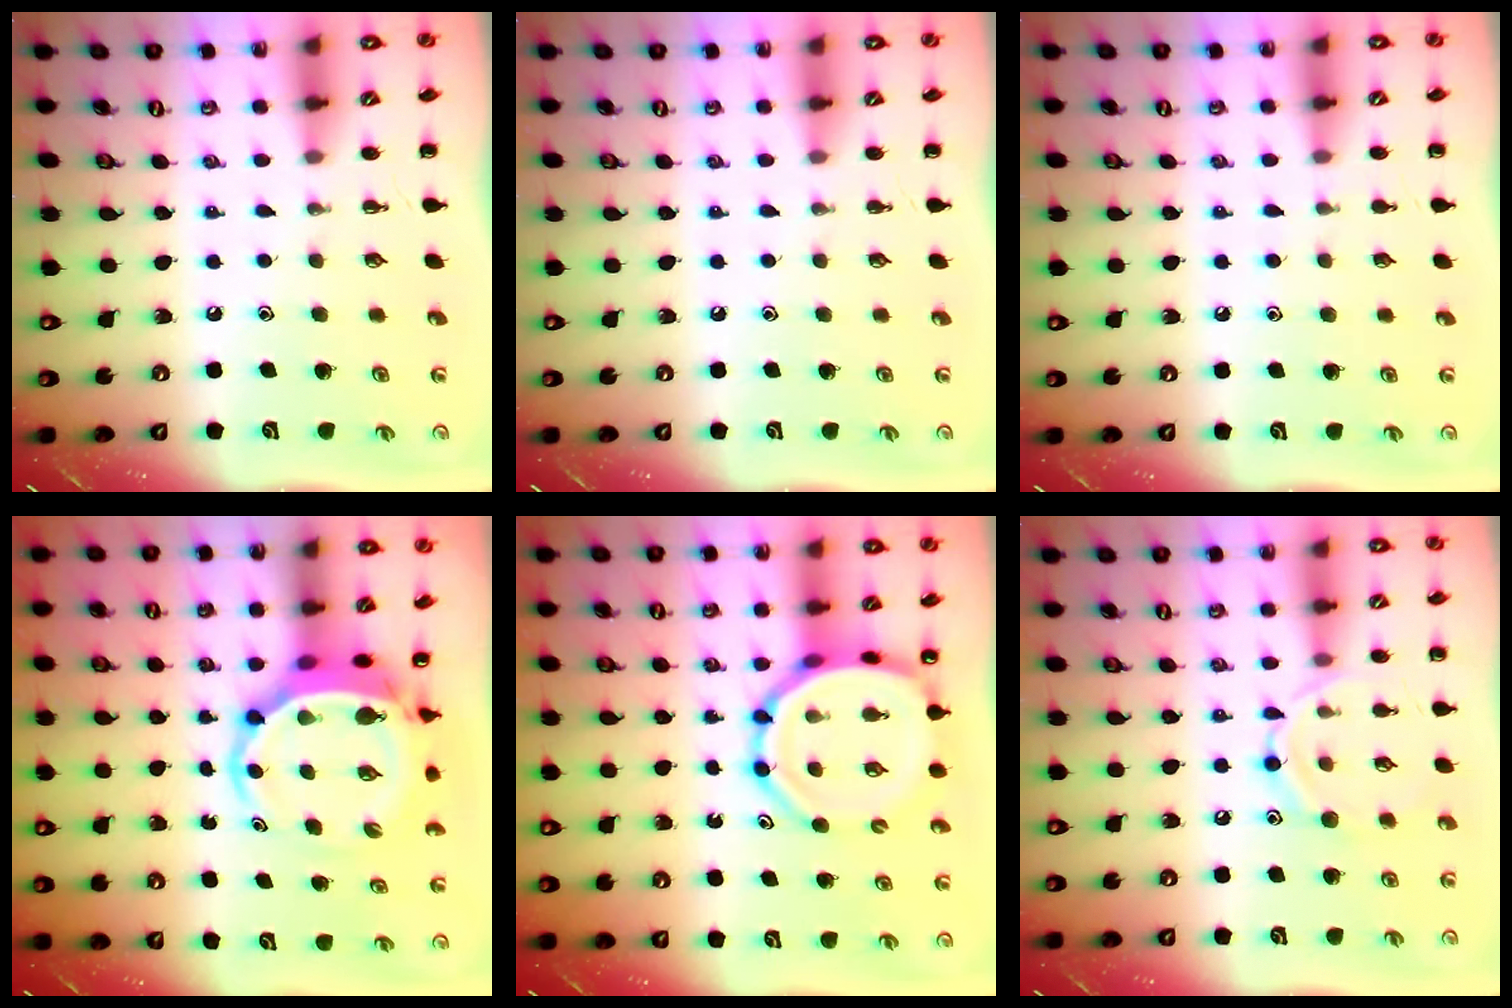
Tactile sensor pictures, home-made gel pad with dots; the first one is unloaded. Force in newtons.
{"total": 0.0}
{"total": 3.8, "press": 3.6, "slide": 1.3}
{"total": 6.8, "press": 6.6, "slide": 1.6}
{"total": 12.5, "press": 11.9, "slide": 3.7}
{"total": 10.3, "press": 10.3, "slide": 0.9}